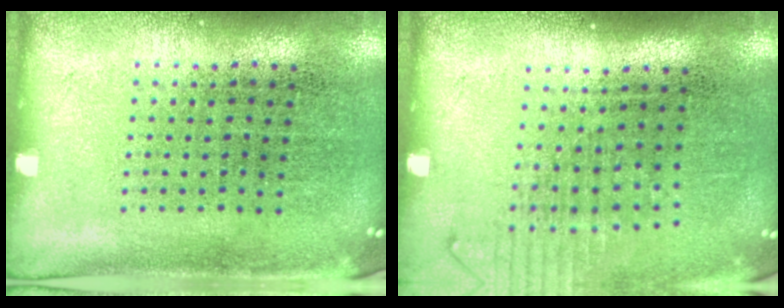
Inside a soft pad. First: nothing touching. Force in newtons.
{"total": 1.3, "press": 1.1, "slide": 0.8}